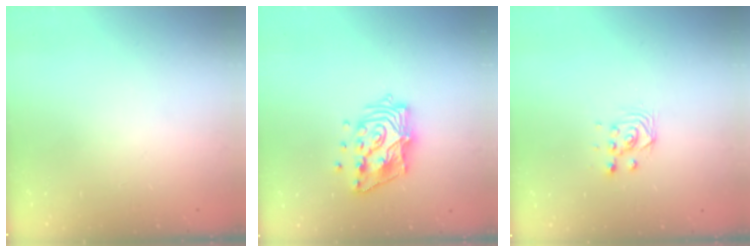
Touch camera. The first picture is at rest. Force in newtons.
{"total": 13.9, "press": 13.8, "slide": 1.5}
{"total": 3.0, "press": 3.0, "slide": 0.1}